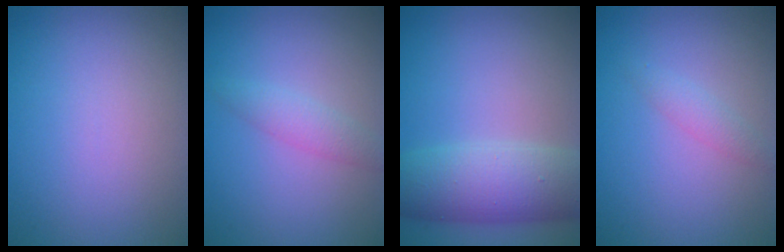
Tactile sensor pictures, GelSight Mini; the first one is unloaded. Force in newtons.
{"total": 1.8, "press": 1.8, "slide": 0.0}
{"total": 7.2, "press": 7.2, "slide": 0.2}
{"total": 1.3, "press": 1.3, "slide": 0.1}